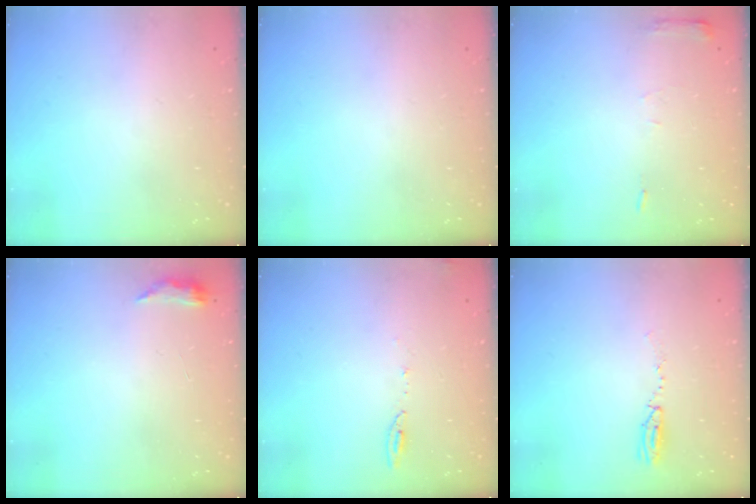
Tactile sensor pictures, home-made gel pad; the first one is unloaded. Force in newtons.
{"total": 0.0}
{"total": 4.9, "press": 4.9, "slide": 0.7}
{"total": 4.6, "press": 4.5, "slide": 0.8}
{"total": 5.5, "press": 5.4, "slide": 1.1}
{"total": 17.3, "press": 5.5, "slide": 16.4}